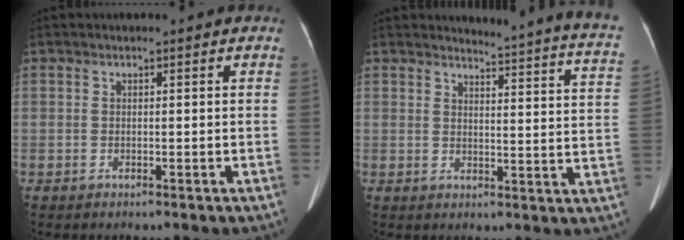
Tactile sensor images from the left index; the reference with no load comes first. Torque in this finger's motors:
{"motor_torque": [0.52, -1.04, -0.01, -0.02]}